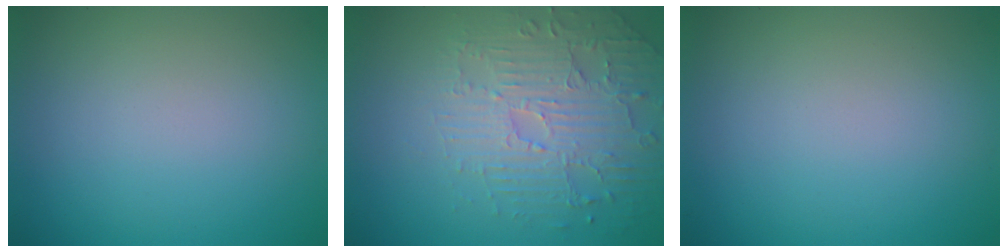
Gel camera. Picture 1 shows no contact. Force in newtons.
{"total": 4.4, "press": 3.6, "slide": 2.6}
{"total": 0.0}